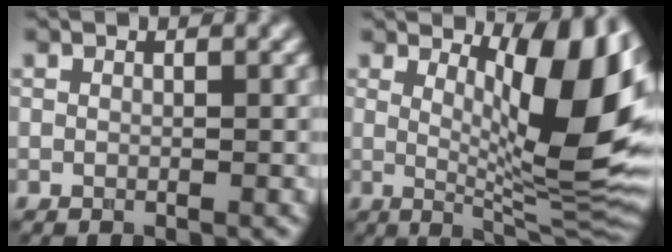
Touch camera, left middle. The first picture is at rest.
{"total": 11.1, "force": [2.6, 3.1, 10.3], "torque": [-0.145, -0.008, 0.052]}